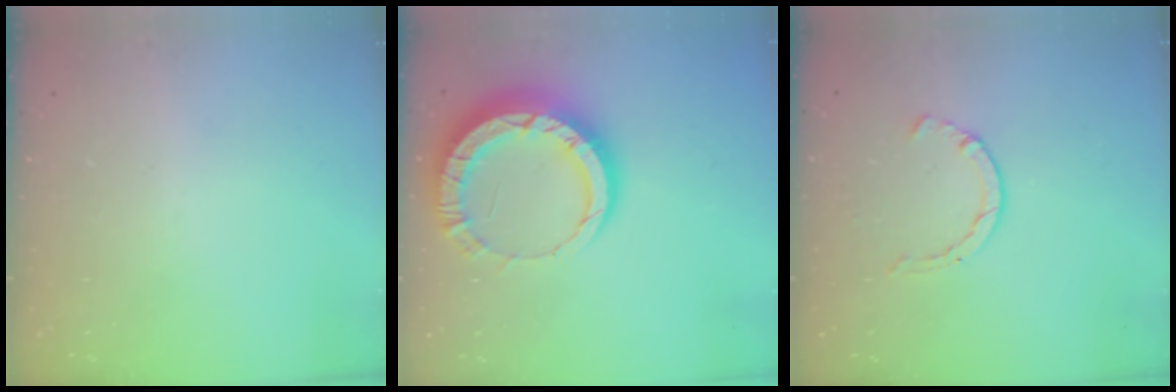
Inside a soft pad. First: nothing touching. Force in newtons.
{"total": 12.4, "press": 12.3, "slide": 1.2}
{"total": 2.1, "press": 2.1, "slide": 0.5}